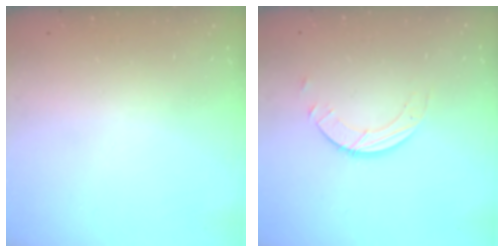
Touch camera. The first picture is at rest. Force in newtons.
{"total": 3.4, "press": 3.4, "slide": 0.3}